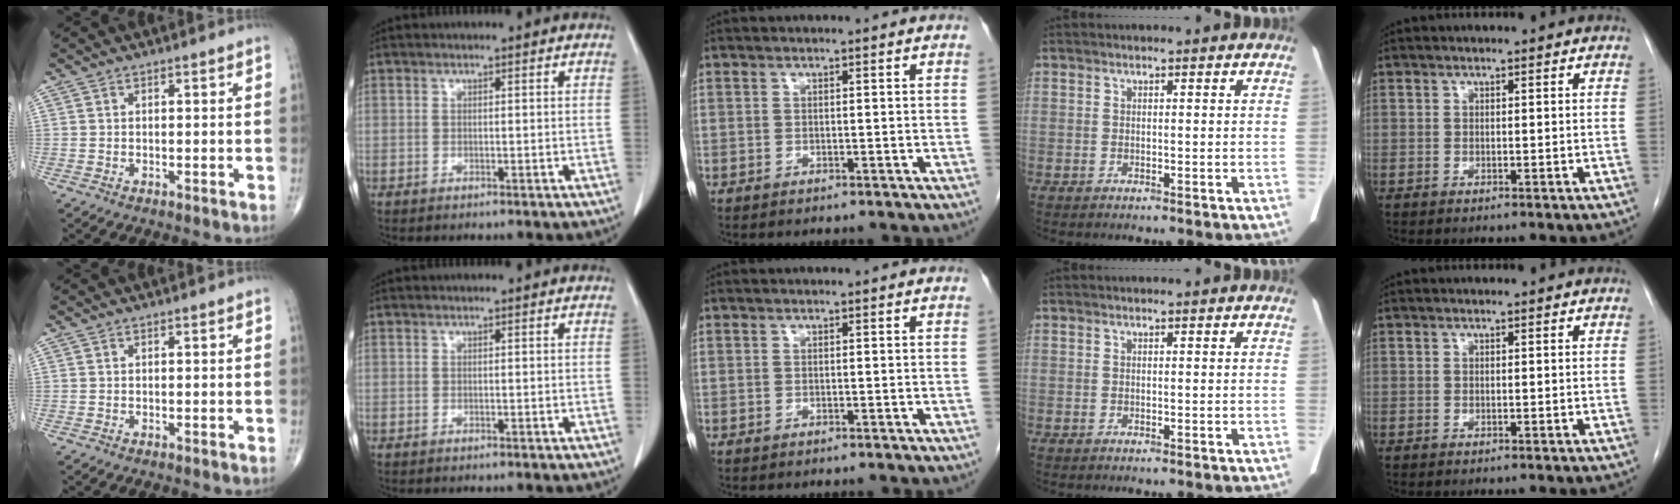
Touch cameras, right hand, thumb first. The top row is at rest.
{}